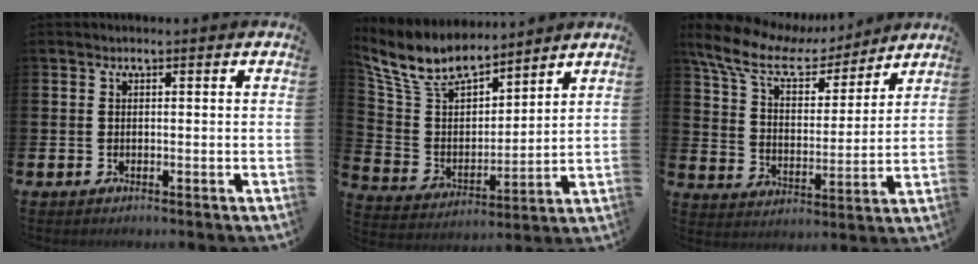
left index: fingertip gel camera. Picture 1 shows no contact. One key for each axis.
{"total": 9.5, "fx": 8.3, "fy": 3.5, "fz": 3.1, "tx": -0.109, "ty": -0.046, "tz": 0.150}
{"total": 9.9, "fx": 7.8, "fy": 4.3, "fz": 4.3, "tx": -0.117, "ty": -0.046, "tz": 0.134}